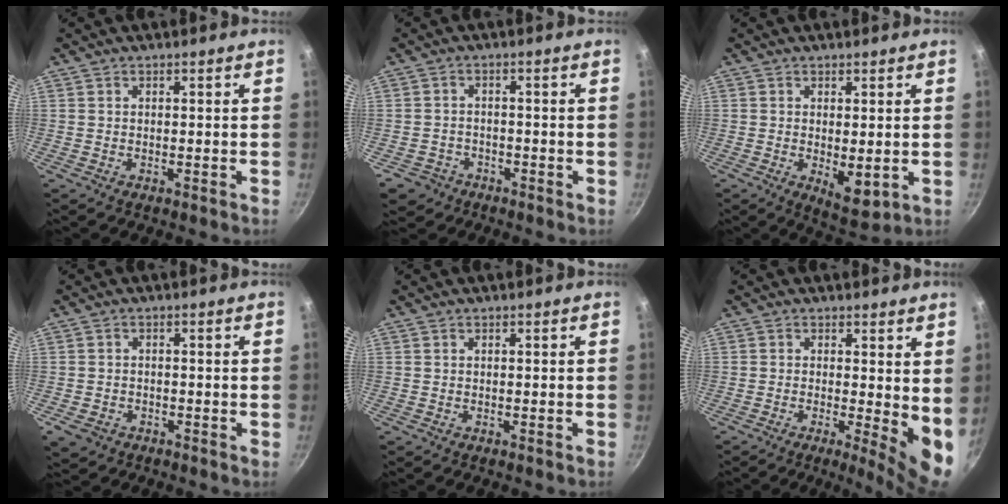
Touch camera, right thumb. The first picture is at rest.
{"total": 4.0, "force": [-2.2, 3.2, 0.9], "torque": [-0.009, 0.028, -0.032]}
{"total": 6.0, "force": [-0.2, 2.8, 5.3], "torque": [-0.067, -0.018, 0.005]}
{"total": 3.4, "force": [-1.5, 2.6, 1.6], "torque": [-0.031, 0.008, -0.024]}
{"total": 0.0}
{"total": 7.6, "force": [0.0, 2.4, 7.2], "torque": [-0.091, -0.018, 0.002]}